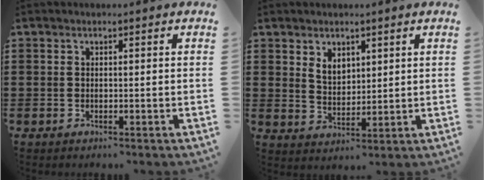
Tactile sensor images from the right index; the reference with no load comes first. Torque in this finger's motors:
{"motor_torque": [0.06, 0.06, 0.20, 0.05]}